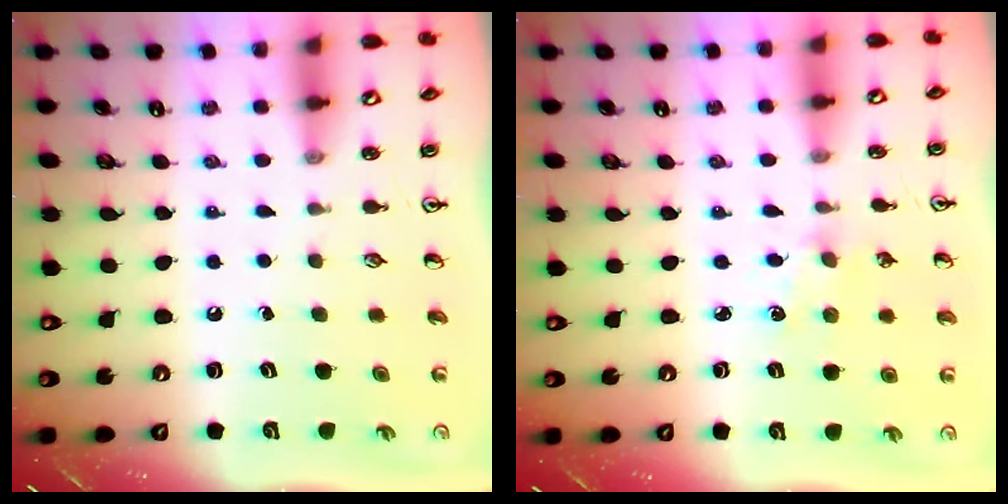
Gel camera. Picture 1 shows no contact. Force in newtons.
{"total": 1.3, "press": 1.3, "slide": 0.2}